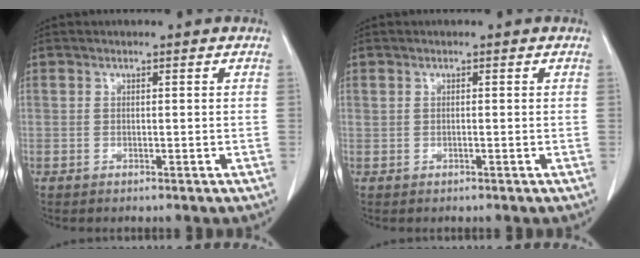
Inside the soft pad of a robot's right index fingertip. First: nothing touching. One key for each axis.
{"total": 0.0}